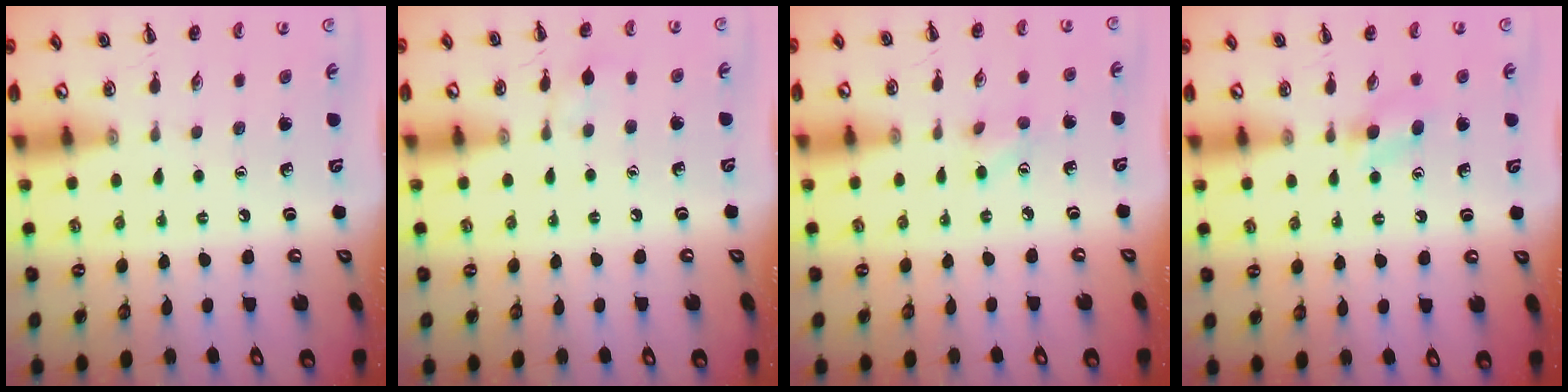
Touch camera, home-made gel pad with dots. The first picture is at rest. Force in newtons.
{"total": 5.0, "press": 4.6, "slide": 1.9}
{"total": 3.4, "press": 3.2, "slide": 1.0}
{"total": 3.3, "press": 3.0, "slide": 1.3}